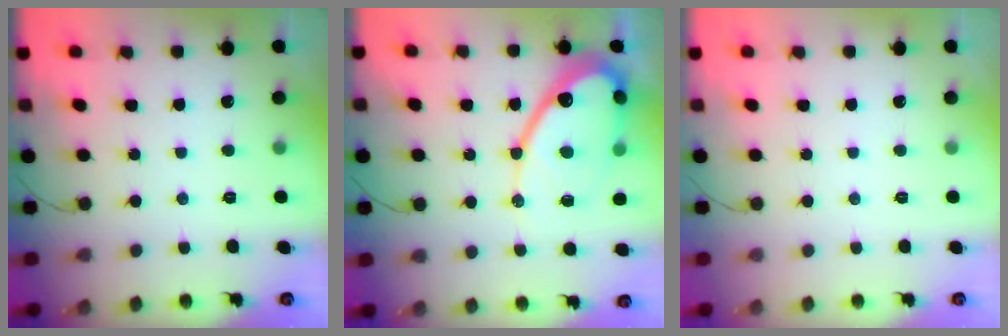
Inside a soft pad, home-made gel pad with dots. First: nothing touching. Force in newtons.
{"total": 17.5, "press": 17.4, "slide": 1.8}
{"total": 0.0}